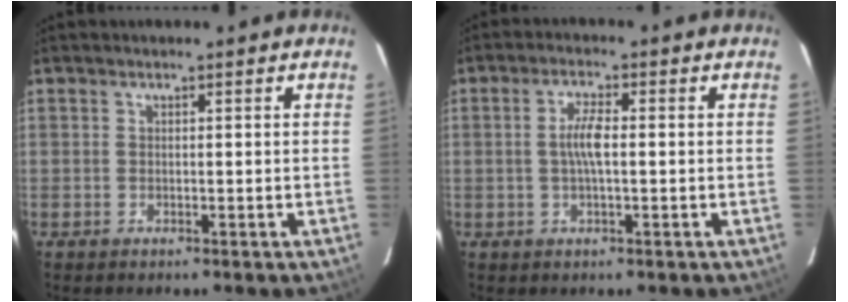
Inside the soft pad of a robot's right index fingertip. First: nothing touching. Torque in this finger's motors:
{"motor_torque": [0.86, 0.06, 0.37, 0.12]}